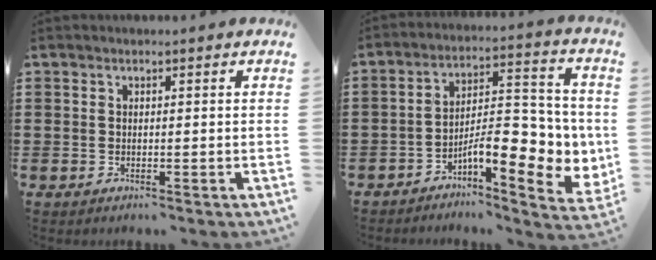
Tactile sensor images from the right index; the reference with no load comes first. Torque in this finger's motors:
{"motor_torque": [0.94, -0.45, 0.95, 0.10]}